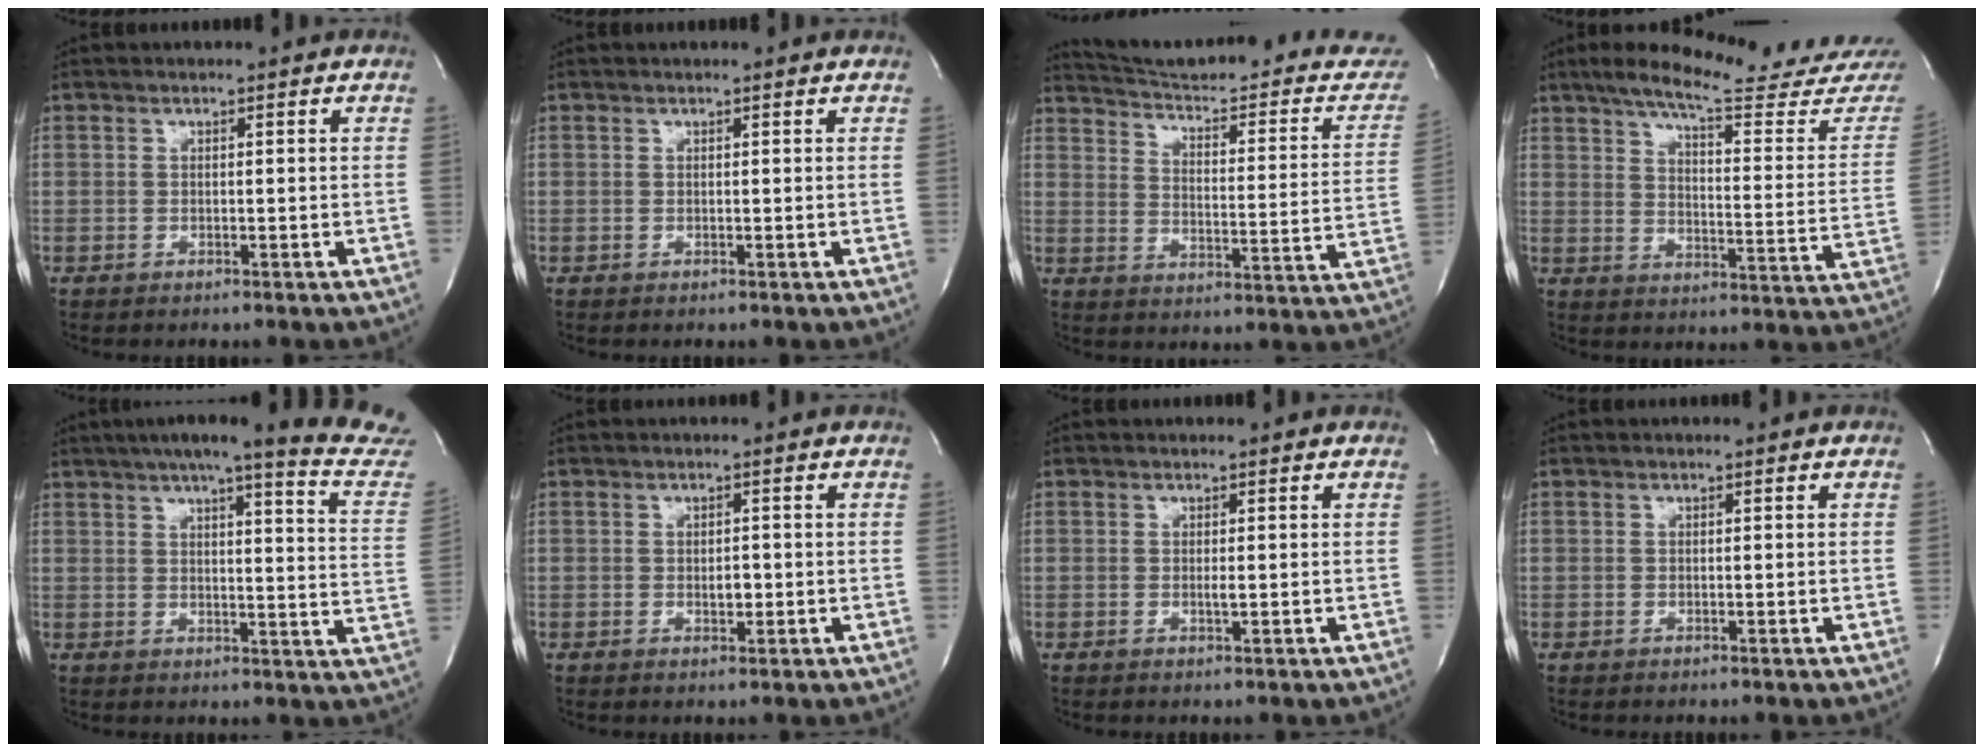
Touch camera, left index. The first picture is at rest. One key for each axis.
{"total": 1.3, "fx": 1.3, "fy": 0.0, "fz": 0.2, "tx": -0.010, "ty": 0.010, "tz": 0.014}
{"total": 25.4, "fx": 23.2, "fy": 3.7, "fz": 9.7, "tx": -0.125, "ty": -0.068, "tz": 0.286}
{"total": 21.9, "fx": 19.8, "fy": 1.3, "fz": 9.3, "tx": -0.132, "ty": -0.076, "tz": 0.247}
{"total": 23.6, "fx": 21.0, "fy": 0.5, "fz": 10.9, "tx": -0.147, "ty": -0.074, "tz": 0.237}
{"total": 1.4, "fx": -0.2, "fy": 0.8, "fz": 1.2, "tx": -0.017, "ty": -0.002, "tz": -0.002}
{"total": 0.6, "fx": 0.0, "fy": 0.0, "fz": 0.6, "tx": -0.017, "ty": -0.005, "tz": 0.000}
{"total": 0.0}